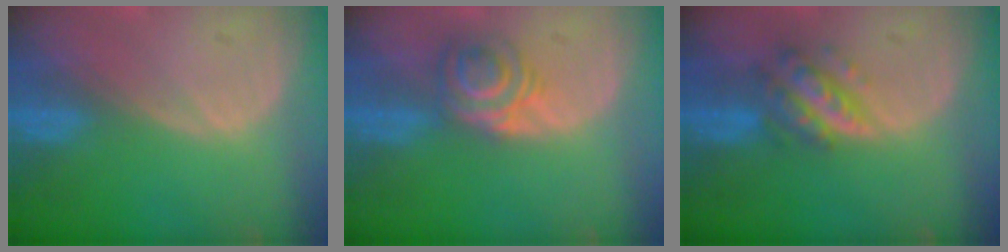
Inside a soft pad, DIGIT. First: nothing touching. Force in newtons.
{"total": 5.9, "press": 4.9, "slide": 3.3}
{"total": 5.6, "press": 5.2, "slide": 2.2}